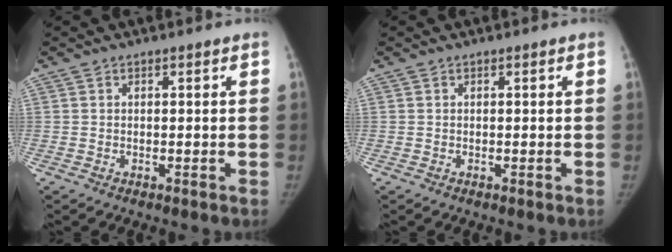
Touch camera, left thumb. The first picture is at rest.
{"total": 0.0}